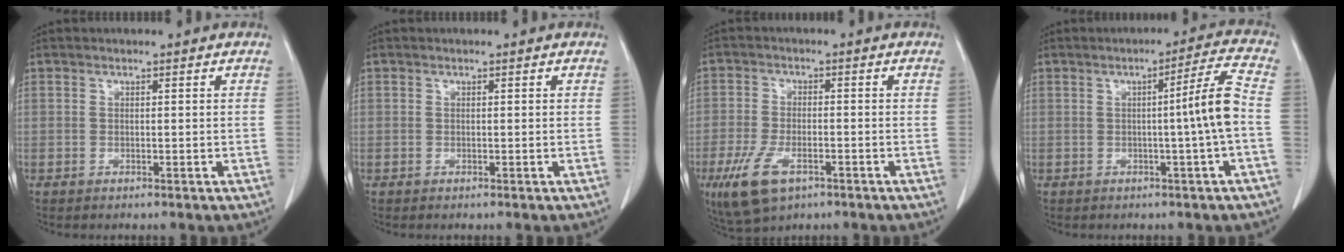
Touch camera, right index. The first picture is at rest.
{"total": 0.0}
{"total": 8.0, "force": [-4.2, 3.7, 5.8], "torque": [-0.122, -0.013, -0.069]}
{"total": 6.5, "force": [-0.8, -1.5, 6.2], "torque": [-0.088, 0.006, -0.012]}